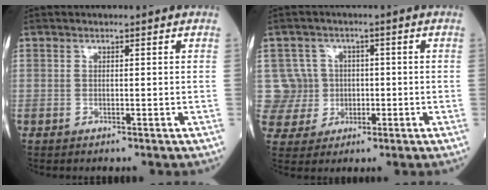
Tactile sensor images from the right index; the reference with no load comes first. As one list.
[{"total": 6.5, "force": [0.4, 6.5, -0.3], "torque": [0.014, 0.020, 0.015]}]